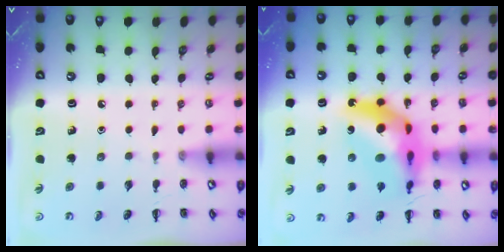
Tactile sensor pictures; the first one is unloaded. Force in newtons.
{"total": 17.5, "press": 16.8, "slide": 4.8}